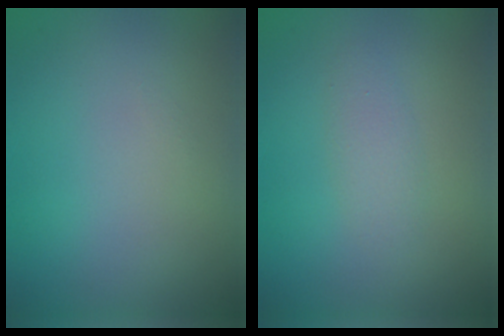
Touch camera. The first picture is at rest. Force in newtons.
{"total": 1.6, "press": 1.6, "slide": 0.1}